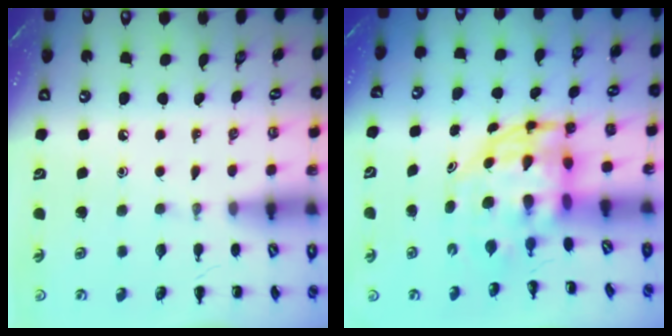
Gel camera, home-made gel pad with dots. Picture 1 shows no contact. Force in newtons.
{"total": 5.3, "press": 5.1, "slide": 1.6}